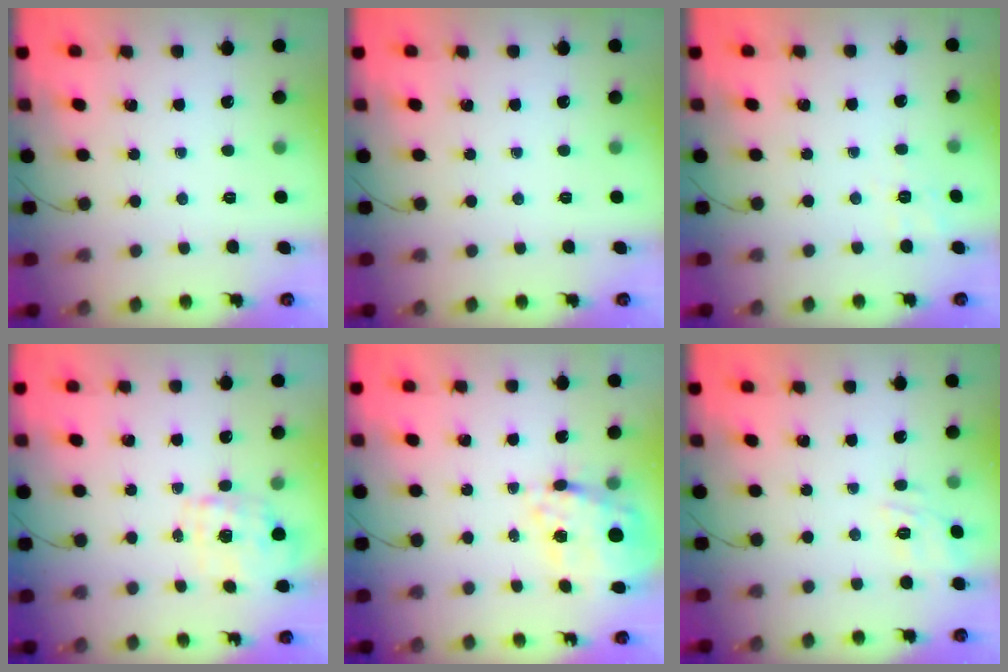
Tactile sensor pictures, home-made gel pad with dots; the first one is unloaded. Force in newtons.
{"total": 0.0}
{"total": 2.2, "press": 0.7, "slide": 2.0}
{"total": 1.7, "press": 1.6, "slide": 0.5}
{"total": 16.3, "press": 15.9, "slide": 3.6}
{"total": 11.4, "press": 11.3, "slide": 1.3}